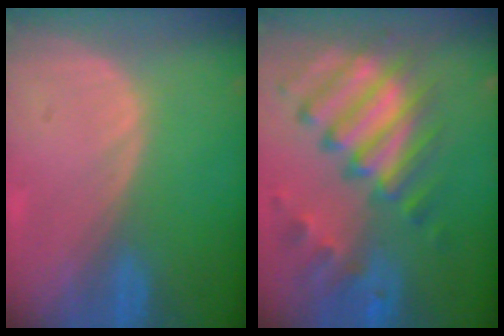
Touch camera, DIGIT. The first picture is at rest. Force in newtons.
{"total": 11.4, "press": 9.9, "slide": 5.7}